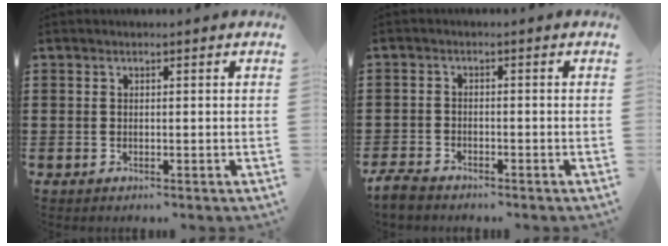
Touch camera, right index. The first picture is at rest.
{"total": 2.5, "force": [-2.3, 0.6, 0.6], "torque": [-0.030, -0.004, -0.052]}